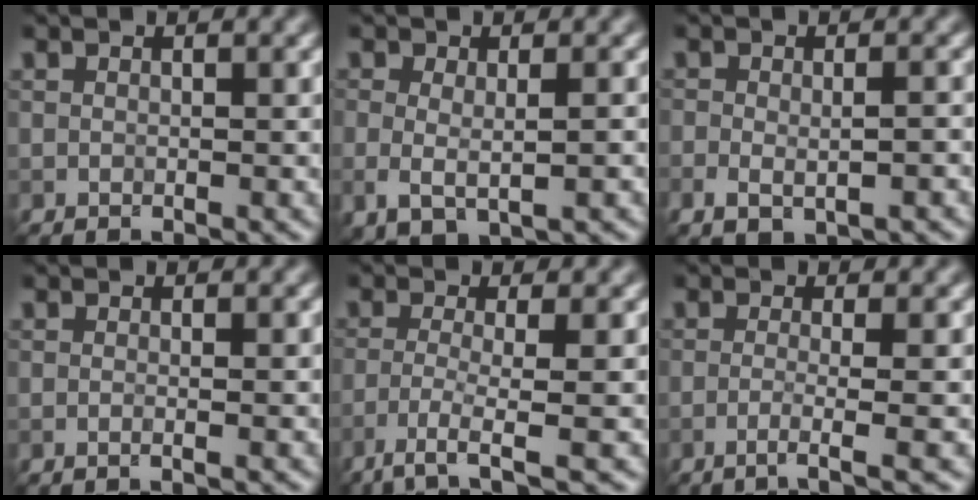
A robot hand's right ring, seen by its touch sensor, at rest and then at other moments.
{"total": 3.3, "force": [-0.2, 2.1, 2.6], "torque": [-0.052, -0.011, -0.001]}
{"total": 3.3, "force": [-1.2, 1.9, 2.5], "torque": [-0.035, 0.000, -0.012]}
{"total": 1.2, "force": [0.0, 0.6, 1.0], "torque": [-0.001, -0.009, -0.015]}
{"total": 3.8, "force": [-2.1, 0.5, 3.2], "torque": [-0.058, -0.006, -0.051]}
{"total": 3.0, "force": [-1.1, 0.6, 2.7], "torque": [-0.037, 0.000, -0.036]}